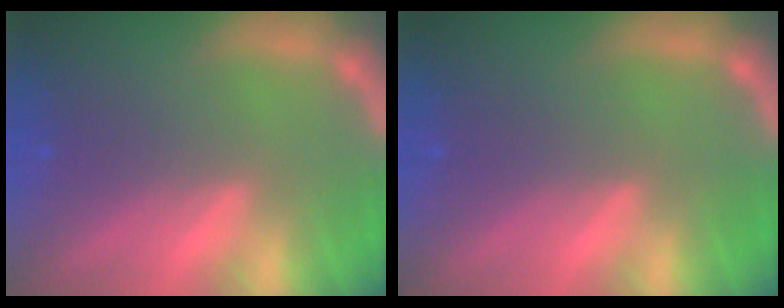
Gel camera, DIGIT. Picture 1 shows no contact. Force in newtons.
{"total": 0.0}